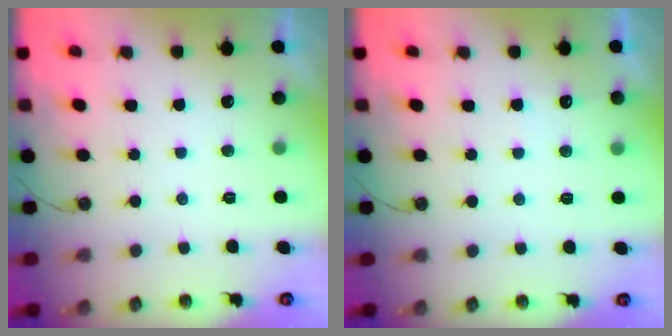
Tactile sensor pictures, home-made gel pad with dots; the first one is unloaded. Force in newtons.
{"total": 3.0, "press": 3.0, "slide": 0.3}